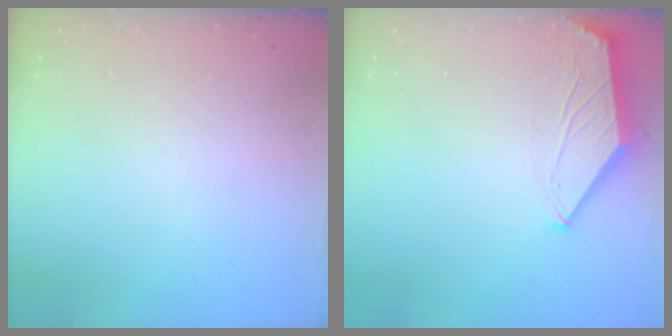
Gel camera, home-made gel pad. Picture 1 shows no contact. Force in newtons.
{"total": 1.6, "press": 1.6, "slide": 0.3}